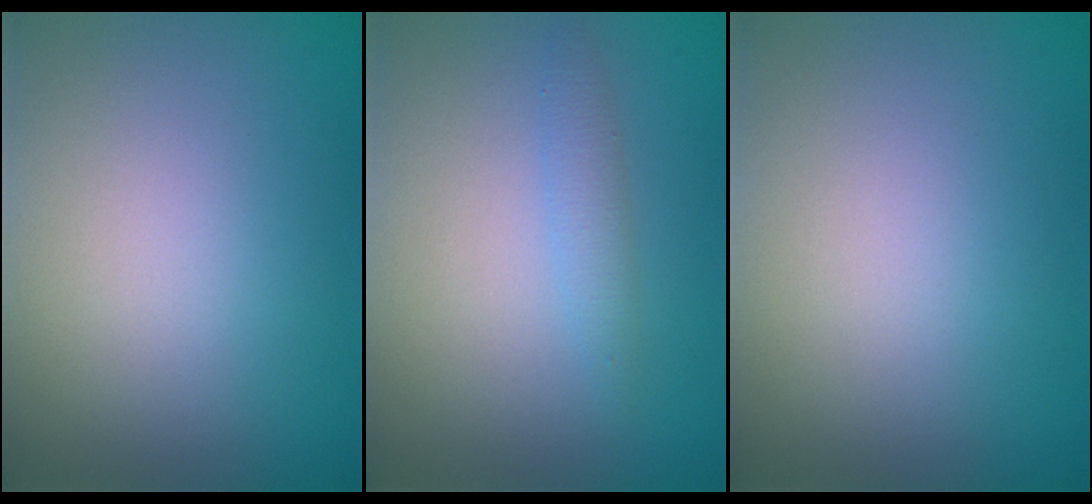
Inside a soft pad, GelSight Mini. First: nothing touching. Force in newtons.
{"total": 1.4, "press": 1.4, "slide": 0.0}
{"total": 0.0}